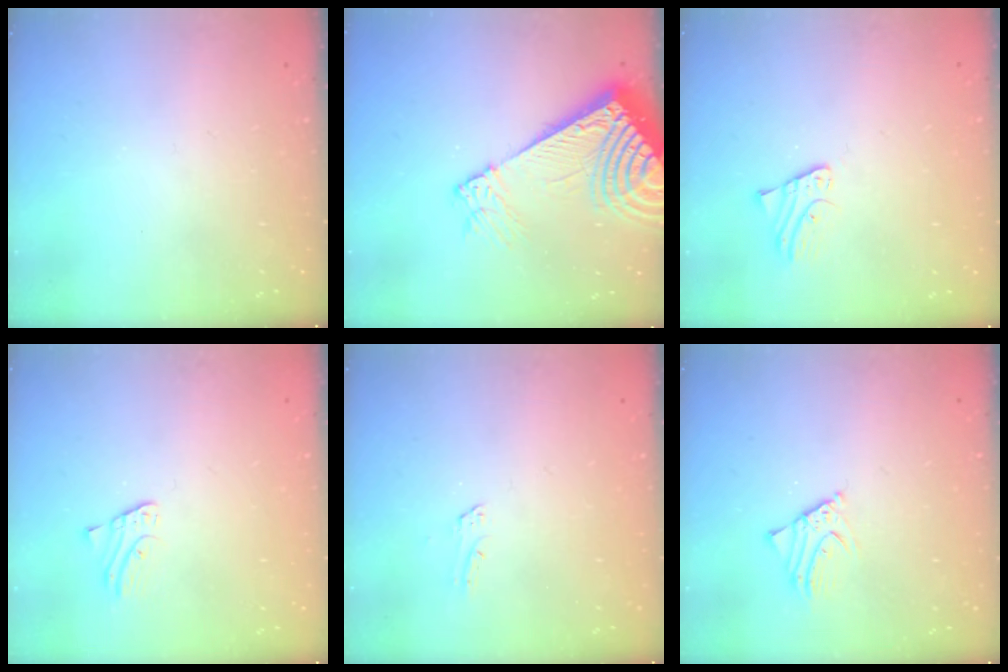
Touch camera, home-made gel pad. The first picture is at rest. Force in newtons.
{"total": 16.3, "press": 16.1, "slide": 3.0}
{"total": 1.8, "press": 1.8, "slide": 0.2}
{"total": 1.3, "press": 1.2, "slide": 0.1}
{"total": 1.5, "press": 1.4, "slide": 0.1}
{"total": 2.1, "press": 2.1, "slide": 0.1}